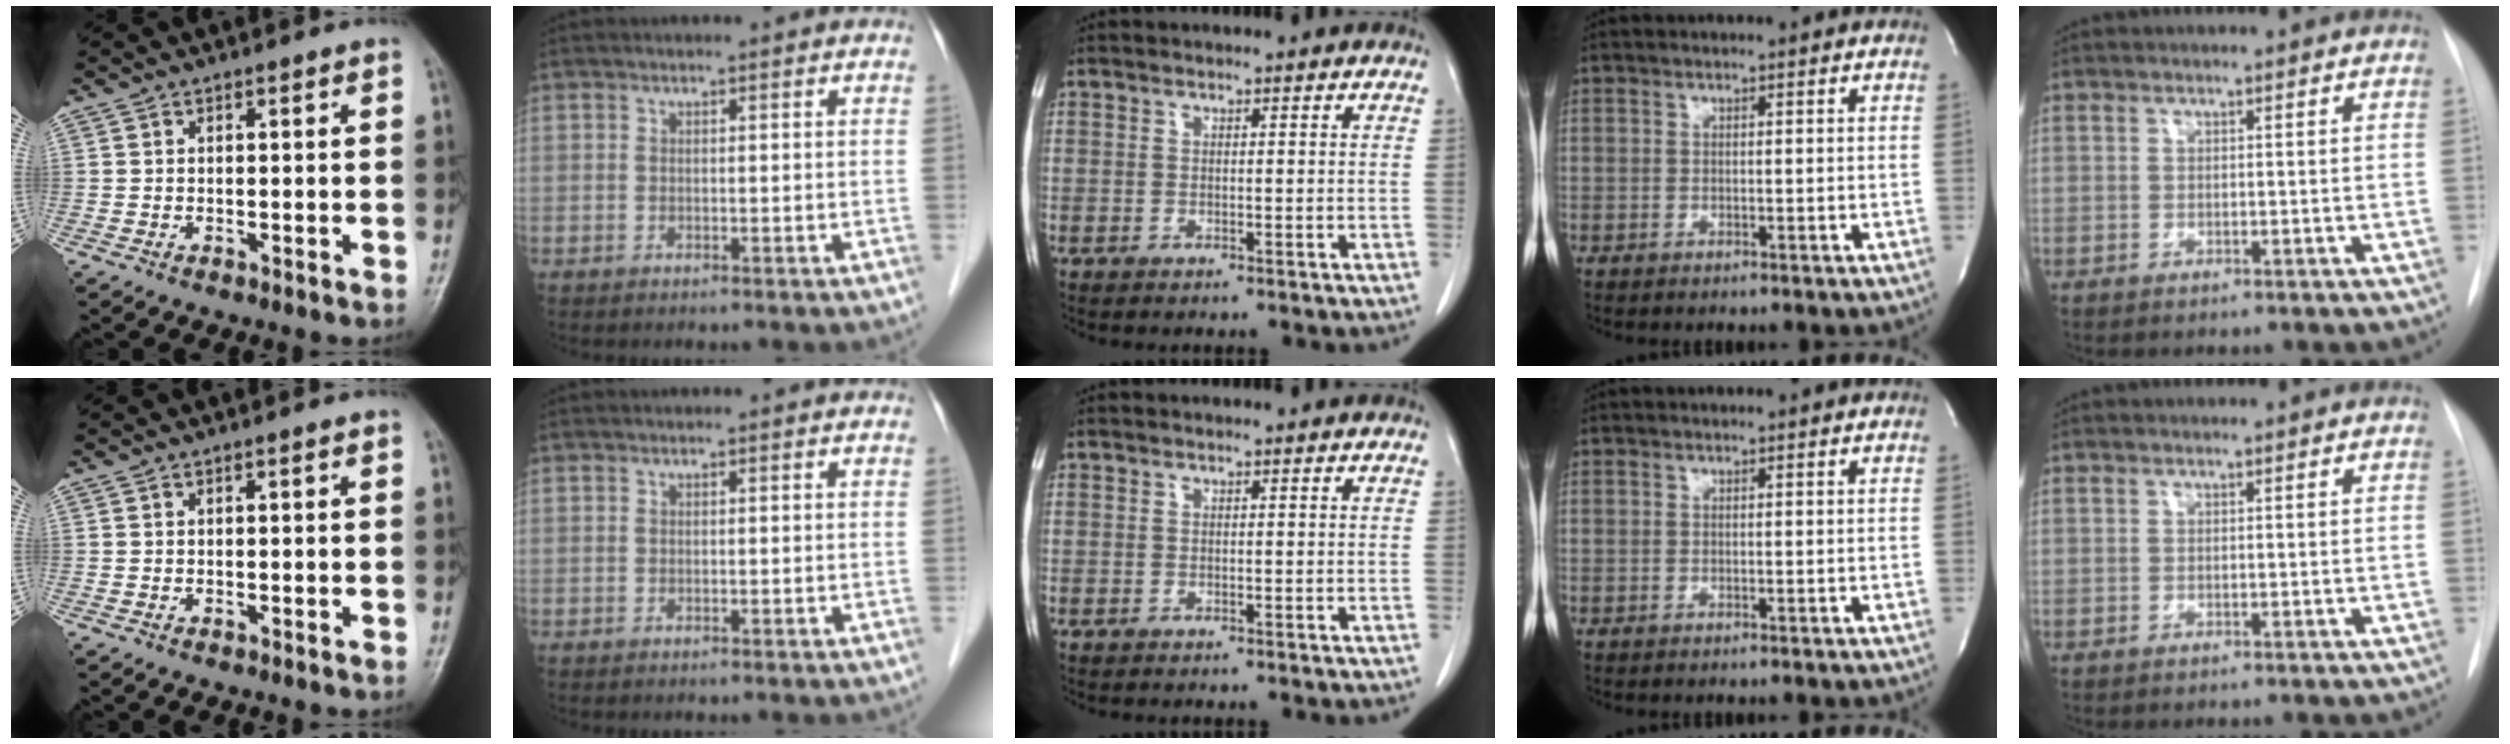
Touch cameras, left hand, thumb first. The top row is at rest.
{}